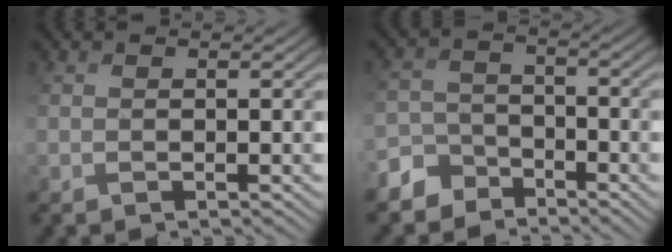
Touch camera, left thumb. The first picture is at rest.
{"total": 4.5, "force": [-4.1, 1.8, -0.6], "torque": [-0.006, -0.001, -0.084]}